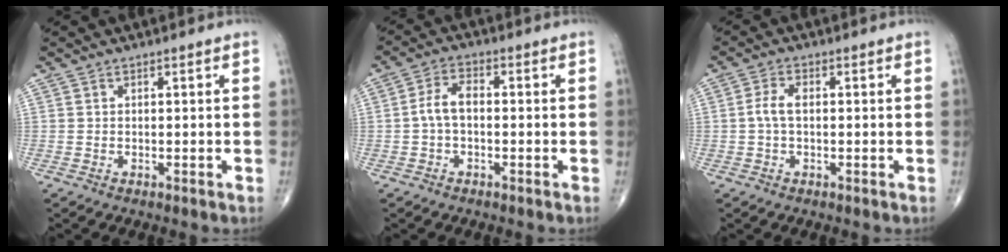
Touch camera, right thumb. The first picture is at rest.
{"total": 4.7, "force": [-0.5, 2.6, 3.8], "torque": [-0.073, 0.019, -0.017]}
{"total": 3.3, "force": [0.0, 1.7, 2.9], "torque": [-0.065, 0.010, -0.003]}